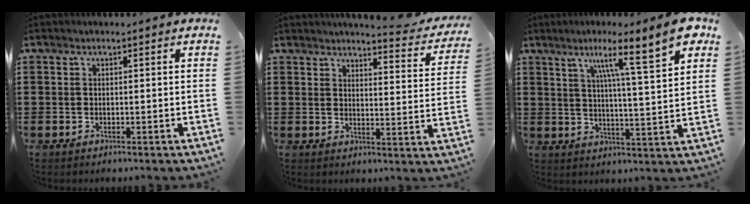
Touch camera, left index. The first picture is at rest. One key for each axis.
{"total": 4.3, "fx": 4.0, "fy": 0.2, "fz": 1.5, "tx": -0.031, "ty": -0.029, "tz": 0.064}
{"total": 10.8, "fx": 6.7, "fy": 0.5, "fz": 8.5, "tx": -0.137, "ty": -0.038, "tz": 0.094}